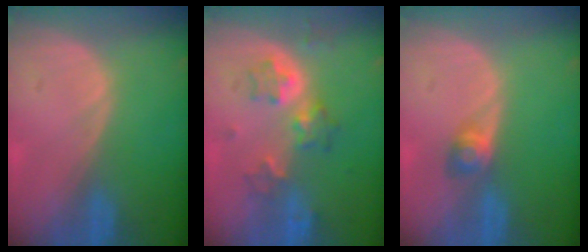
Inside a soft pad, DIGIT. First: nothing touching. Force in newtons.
{"total": 6.4, "press": 5.7, "slide": 3.0}
{"total": 2.8, "press": 2.5, "slide": 1.1}